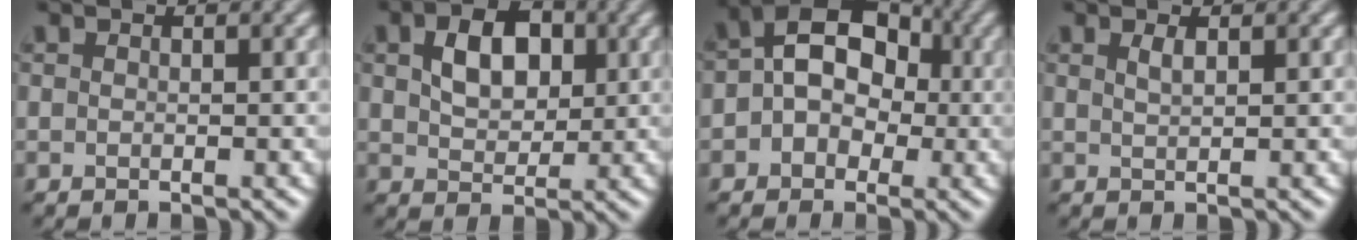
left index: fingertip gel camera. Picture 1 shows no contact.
{"total": 4.8, "force": [1.2, 3.3, 3.4], "torque": [-0.066, 0.005, 0.016]}
{"total": 8.7, "force": [0.7, 6.5, 5.7], "torque": [-0.064, 0.039, -0.020]}
{"total": 1.1, "force": [0.7, 0.3, 0.8], "torque": [-0.015, 0.001, 0.012]}